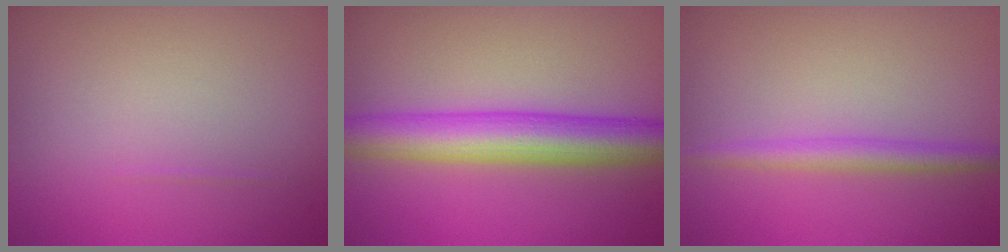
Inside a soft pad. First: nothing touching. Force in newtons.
{"total": 6.7, "press": 6.7, "slide": 0.1}
{"total": 2.1, "press": 2.1, "slide": 0.2}